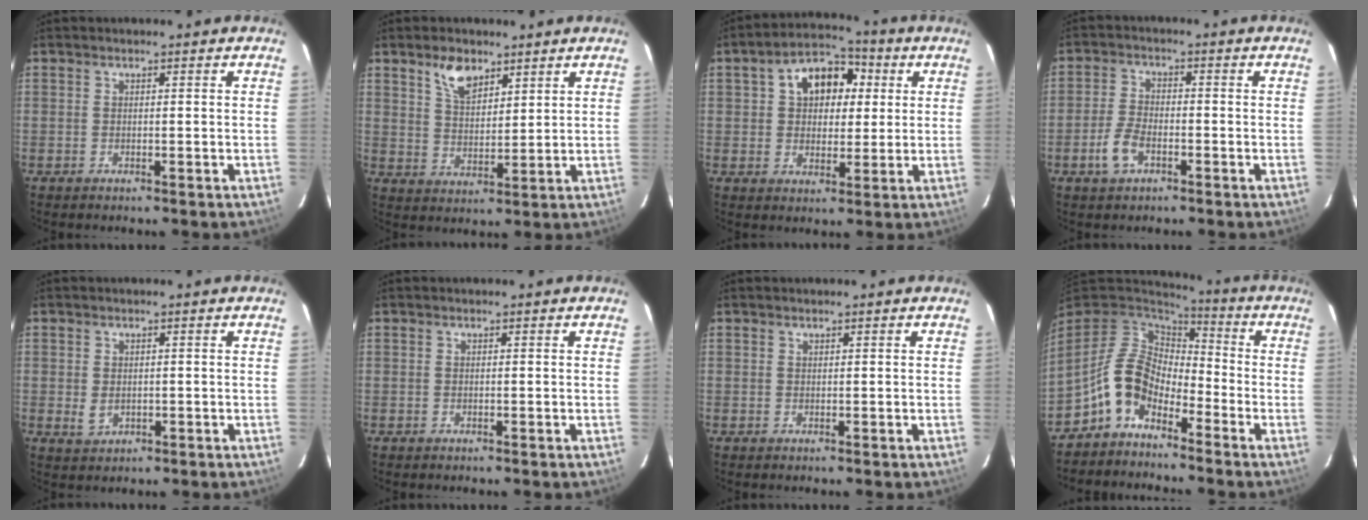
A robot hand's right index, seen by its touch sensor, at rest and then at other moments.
{"total": 6.6, "force": [4.4, 3.3, 3.7], "torque": [-0.062, 0.005, 0.083]}
{"total": 10.5, "force": [2.9, 7.5, 6.8], "torque": [-0.118, 0.039, 0.047]}
{"total": 5.5, "force": [-2.7, 2.9, 3.8], "torque": [-0.089, 0.002, -0.051]}
{"total": 2.6, "force": [-0.2, 2.1, 1.5], "torque": [-0.029, -0.001, 0.000]}
{"total": 0.0}
{"total": 0.0}
{"total": 10.3, "force": [-5.7, 6.3, 5.7], "torque": [-0.120, 0.024, -0.119]}